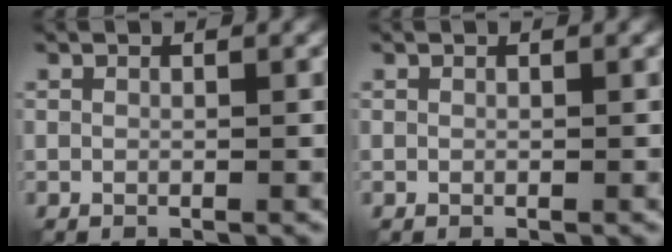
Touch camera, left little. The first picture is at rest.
{"total": 0.0}